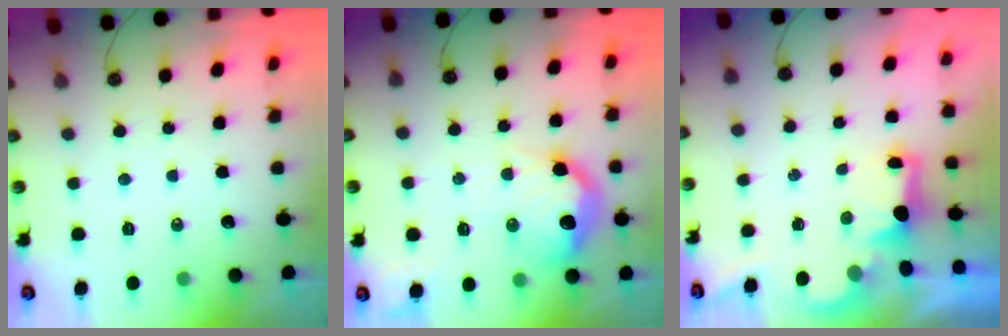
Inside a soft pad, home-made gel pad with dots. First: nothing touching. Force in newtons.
{"total": 18.2, "press": 18.1, "slide": 1.6}
{"total": 2.2, "press": 2.1, "slide": 0.7}